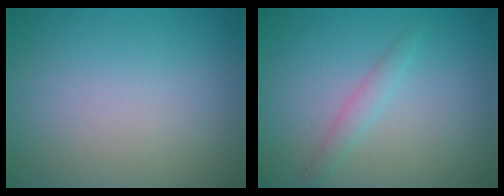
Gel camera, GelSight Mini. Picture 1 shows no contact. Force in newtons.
{"total": 1.1, "press": 1.1, "slide": 0.1}